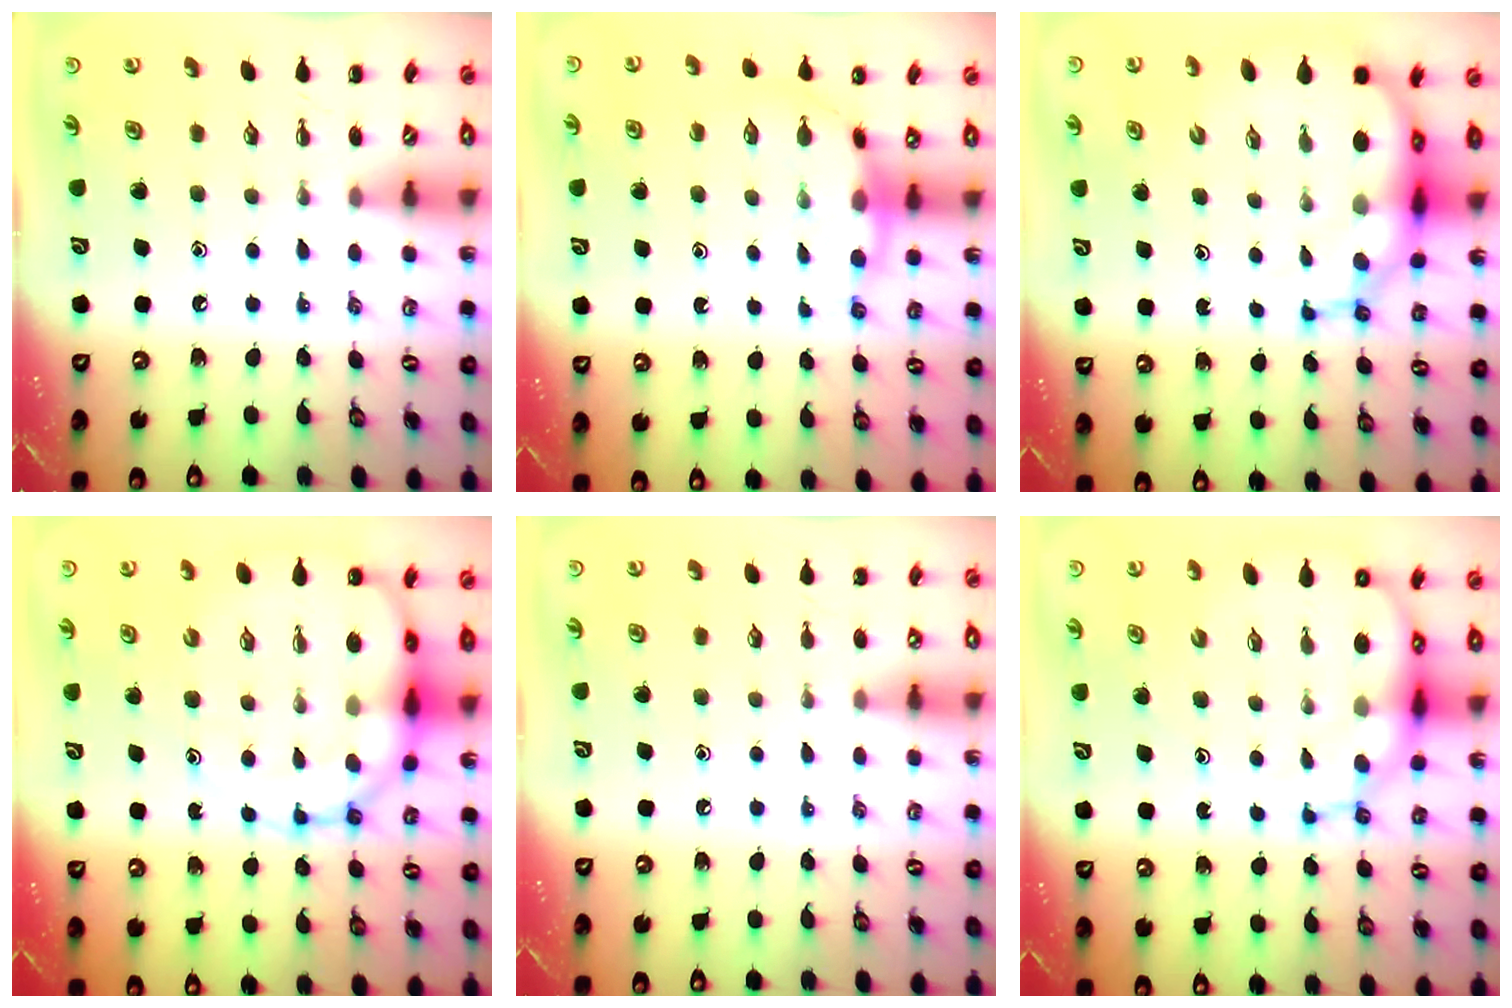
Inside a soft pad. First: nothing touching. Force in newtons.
{"total": 7.3, "press": 7.2, "slide": 1.1}
{"total": 12.1, "press": 11.8, "slide": 3.0}
{"total": 17.4, "press": 16.8, "slide": 4.2}
{"total": 6.2, "press": 5.9, "slide": 2.0}
{"total": 13.3, "press": 12.8, "slide": 3.5}